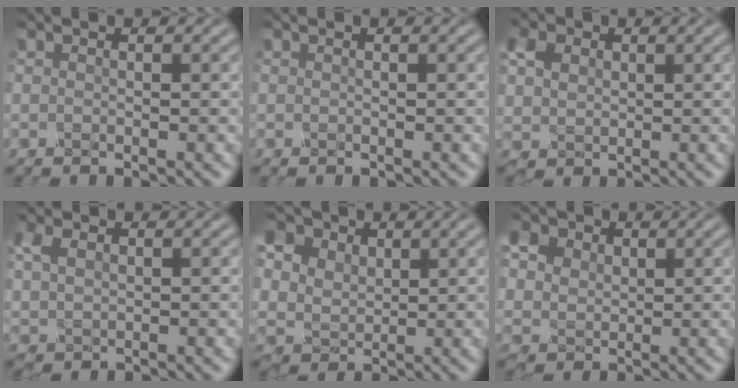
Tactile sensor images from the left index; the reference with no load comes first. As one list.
[{"total": 0.0}, {"total": 2.3, "force": [1.4, 1.8, 0.6], "torque": [-0.037, 0.010, 0.031]}, {"total": 1.5, "force": [1.2, 0.8, 0.3], "torque": [-0.025, 0.008, 0.033]}, {"total": 12.4, "force": [7.4, 8.4, 5.6], "torque": [-0.150, 0.045, 0.131]}, {"total": 8.8, "force": [5.1, 6.0, 4.0], "torque": [-0.113, 0.033, 0.076]}]